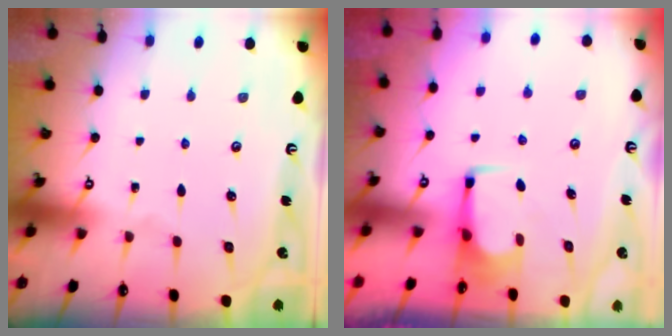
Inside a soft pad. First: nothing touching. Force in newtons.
{"total": 2.5, "press": 2.5, "slide": 0.4}